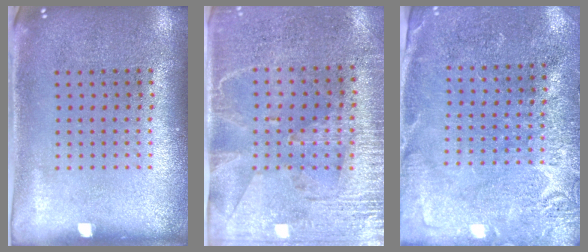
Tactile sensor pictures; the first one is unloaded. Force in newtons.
{"total": 2.9, "press": 2.6, "slide": 1.4}
{"total": 2.8, "press": 2.7, "slide": 0.5}